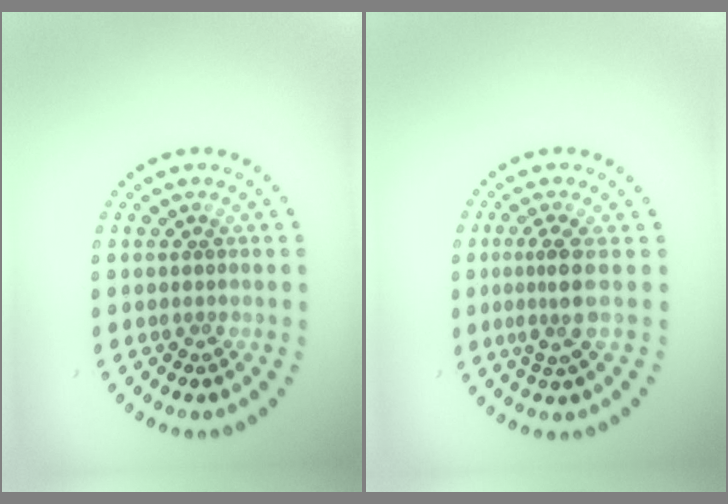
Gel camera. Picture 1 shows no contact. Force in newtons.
{"total": 2.6, "press": 1.9, "slide": 1.8}